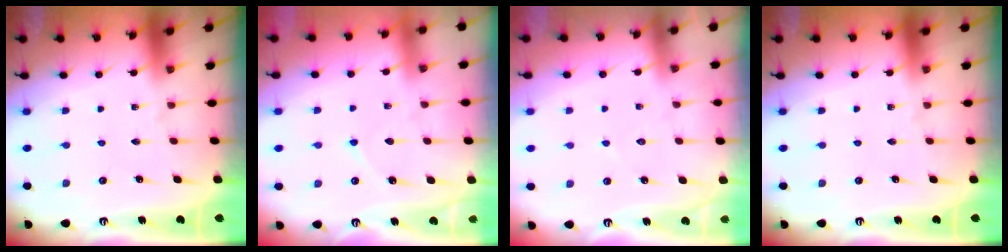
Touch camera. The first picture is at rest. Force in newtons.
{"total": 4.4, "press": 4.3, "slide": 0.6}
{"total": 3.9, "press": 3.9, "slide": 0.5}
{"total": 0.0}